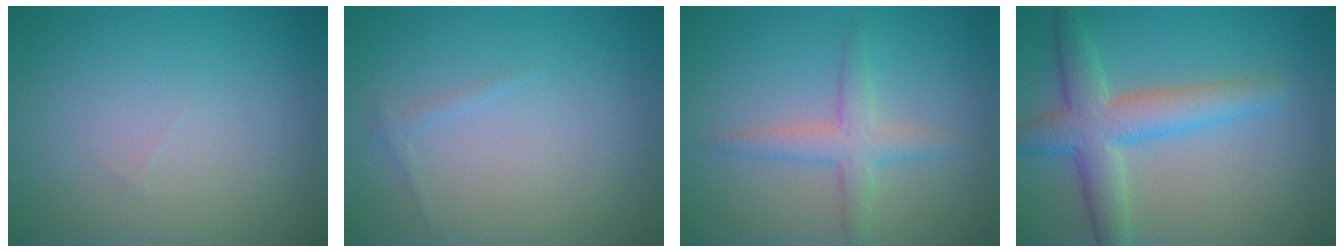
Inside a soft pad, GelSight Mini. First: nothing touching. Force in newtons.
{"total": 0.6, "press": 0.6, "slide": 0.0}
{"total": 2.7, "press": 2.7, "slide": 0.1}
{"total": 5.4, "press": 5.3, "slide": 0.2}